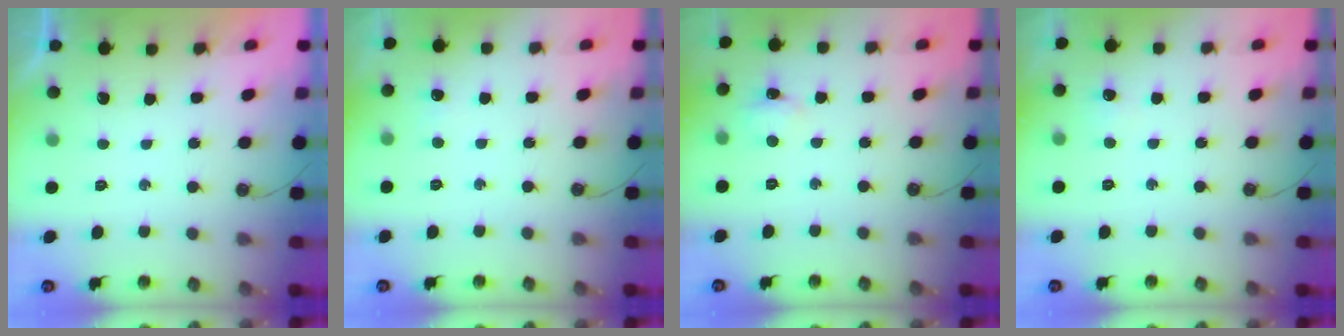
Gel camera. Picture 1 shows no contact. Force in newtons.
{"total": 3.2, "press": 3.2, "slide": 0.4}
{"total": 4.0, "press": 4.0, "slide": 0.5}
{"total": 4.4, "press": 4.3, "slide": 0.6}